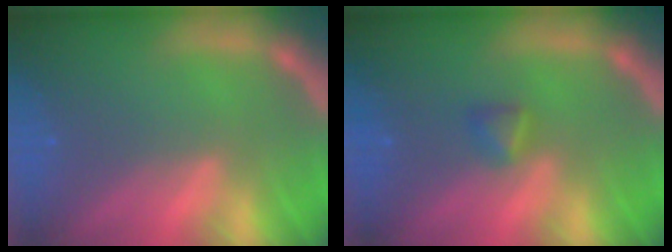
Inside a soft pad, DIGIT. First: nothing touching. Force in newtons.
{"total": 1.4}